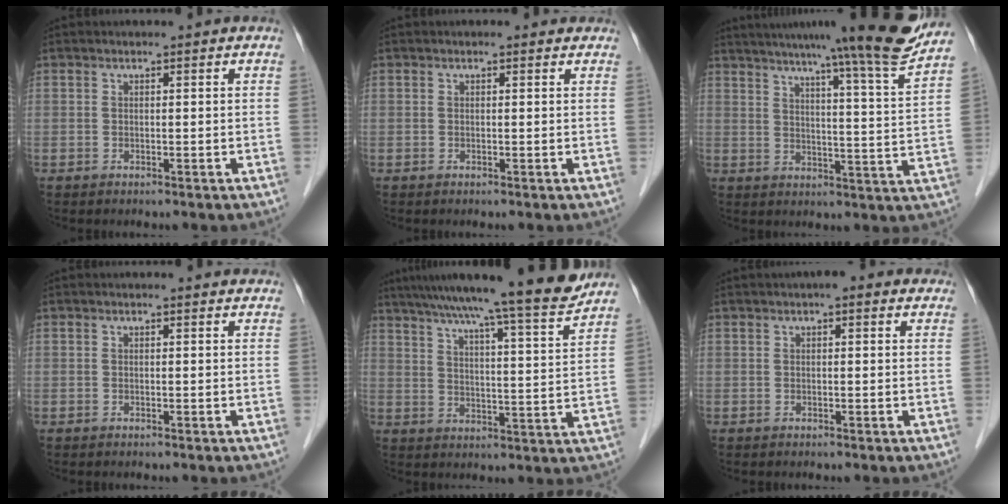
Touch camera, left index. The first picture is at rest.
{"total": 0.6, "force": [0.5, 0.4, 0.1], "torque": [-0.006, 0.000, -0.002]}
{"total": 19.3, "force": [16.5, -1.9, 9.9], "torque": [-0.149, -0.041, 0.210]}
{"total": 1.1, "force": [1.1, 0.2, 0.2], "torque": [-0.012, -0.002, 0.003]}
{"total": 18.5, "force": [16.0, -0.8, 9.2], "torque": [-0.141, -0.014, 0.223]}
{"total": 2.9, "force": [1.8, 1.1, 2.0], "torque": [-0.021, 0.018, 0.018]}